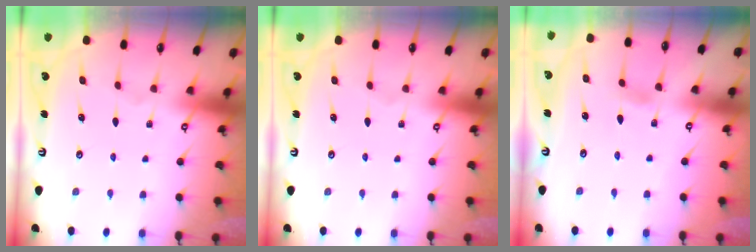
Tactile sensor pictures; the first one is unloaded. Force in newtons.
{"total": 0.0}
{"total": 2.4, "press": 2.4, "slide": 0.4}